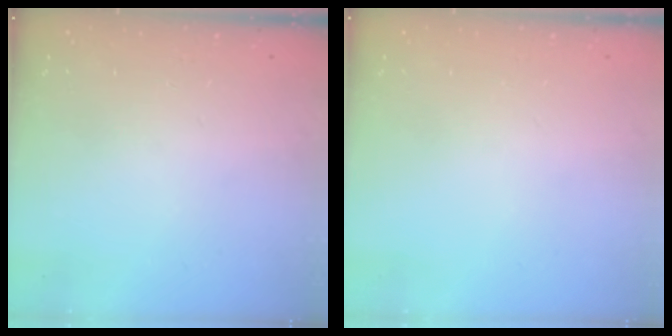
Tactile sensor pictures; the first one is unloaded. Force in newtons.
{"total": 0.0}